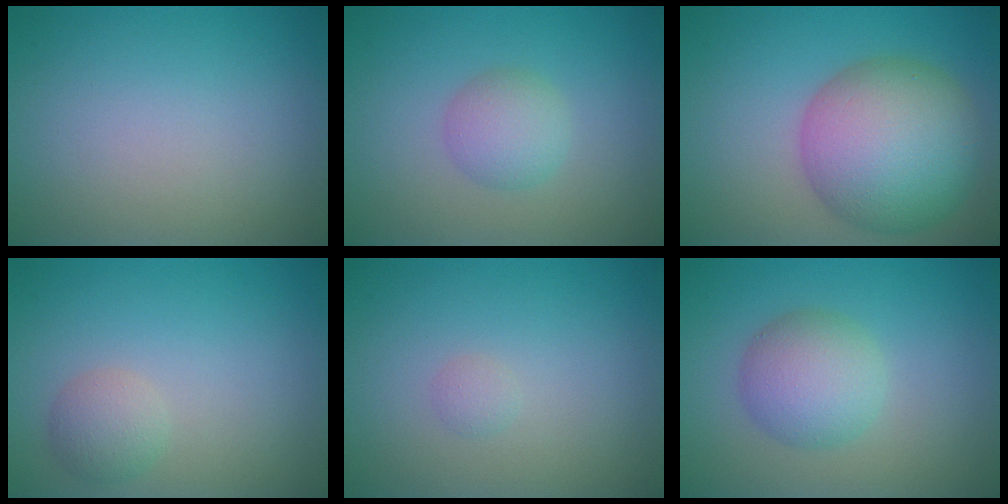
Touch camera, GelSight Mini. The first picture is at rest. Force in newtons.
{"total": 2.6, "press": 2.6, "slide": 0.0}
{"total": 10.5, "press": 10.5, "slide": 0.3}
{"total": 2.0, "press": 2.0, "slide": 0.1}
{"total": 0.7, "press": 0.7, "slide": 0.1}
{"total": 4.3, "press": 4.3, "slide": 0.1}